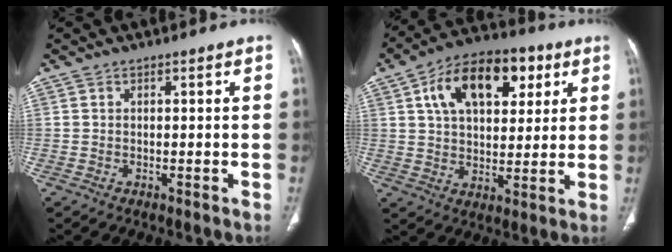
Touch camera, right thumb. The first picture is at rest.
{"total": 17.6, "force": [6.7, 10.3, 12.6], "torque": [-0.164, 0.002, 0.105]}